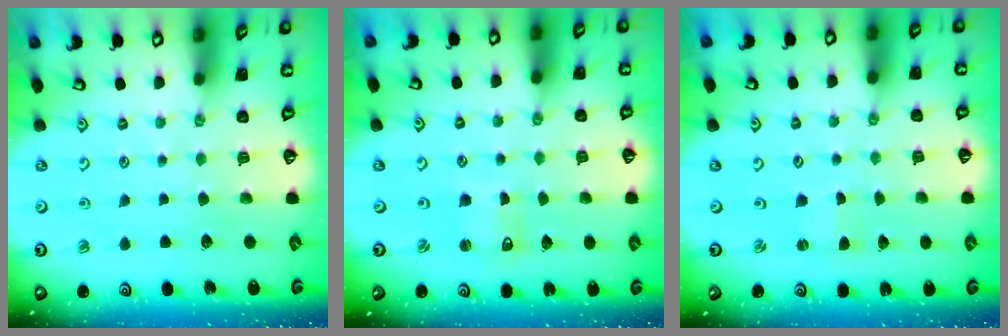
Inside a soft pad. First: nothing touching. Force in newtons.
{"total": 1.9, "press": 1.9, "slide": 0.3}
{"total": 0.0}